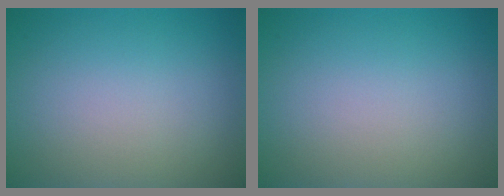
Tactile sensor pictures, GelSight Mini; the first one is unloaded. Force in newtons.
{"total": 0.0}